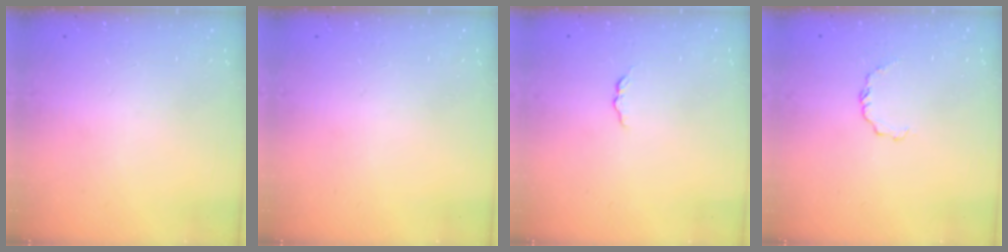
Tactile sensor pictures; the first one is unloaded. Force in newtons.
{"total": 0.0}
{"total": 3.8, "press": 3.8, "slide": 0.5}
{"total": 3.8, "press": 3.8, "slide": 0.3}